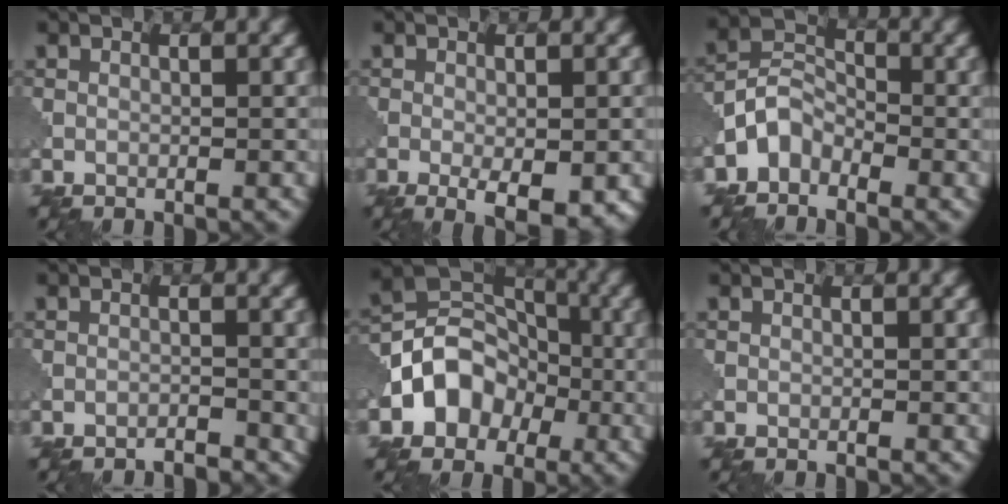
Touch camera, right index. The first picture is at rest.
{"total": 4.0, "force": [-1.4, 1.3, 3.6], "torque": [-0.053, -0.008, -0.016]}
{"total": 3.2, "force": [-2.2, 2.0, 1.2], "torque": [-0.024, 0.013, -0.056]}
{"total": 1.1, "force": [-1.0, 0.1, 0.3], "torque": [-0.002, 0.001, -0.020]}
{"total": 5.9, "force": [-2.0, 4.8, 2.8], "torque": [-0.022, 0.014, -0.046]}
{"total": 0.0}